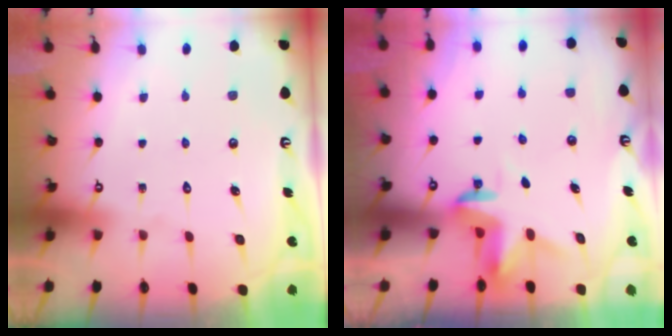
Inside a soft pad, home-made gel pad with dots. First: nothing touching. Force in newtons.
{"total": 3.4, "press": 3.4, "slide": 0.2}